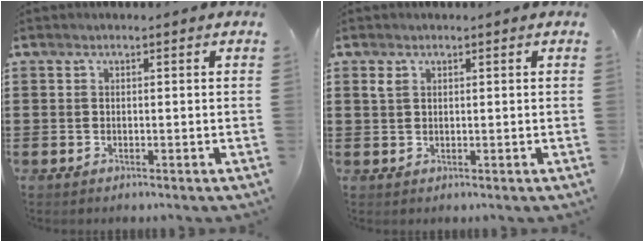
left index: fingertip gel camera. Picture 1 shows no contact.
{"total": 1.3, "force": [0.6, 0.8, 0.9], "torque": [-0.021, 0.004, 0.012]}